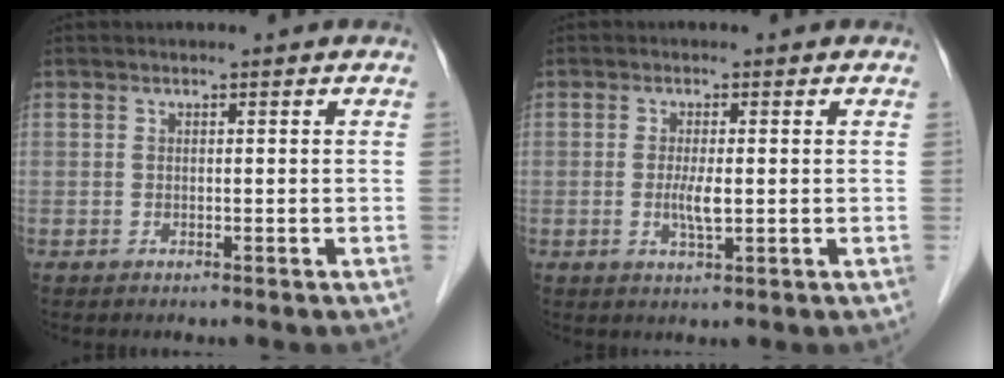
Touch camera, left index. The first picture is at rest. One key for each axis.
{"total": 2.8, "fx": -0.2, "fy": 0.5, "fz": 2.8, "tx": -0.059, "ty": -0.004, "tz": -0.003}